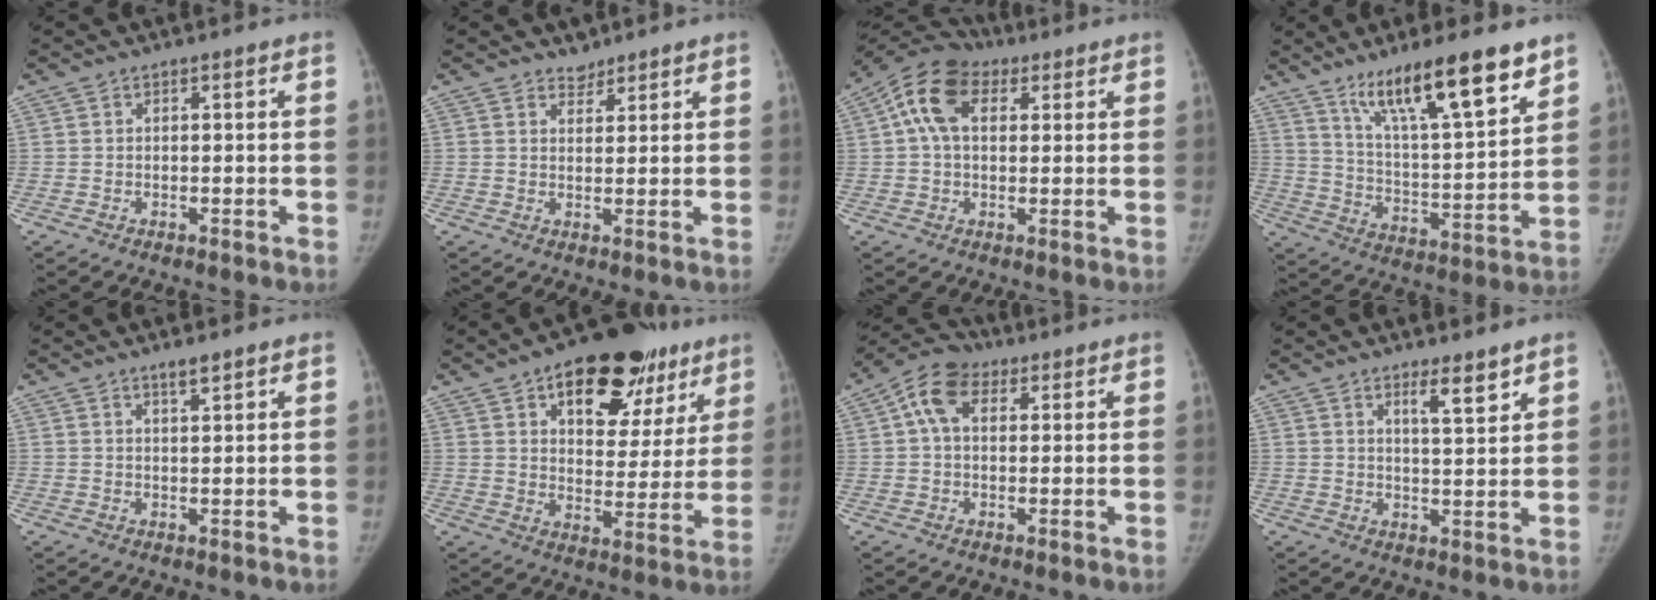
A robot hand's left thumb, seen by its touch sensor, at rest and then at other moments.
{"total": 2.4, "force": [2.0, 1.3, 0.0], "torque": [0.018, -0.014, 0.027]}
{"total": 11.5, "force": [3.6, 7.5, 8.0], "torque": [-0.138, 0.028, 0.052]}
{"total": 19.1, "force": [12.8, 3.9, 13.6], "torque": [-0.196, -0.066, 0.222]}
{"total": 2.3, "force": [1.9, 0.5, 1.3], "torque": [-0.017, -0.013, 0.032]}
{"total": 23.0, "force": [12.6, 12.4, 14.7], "torque": [-0.149, -0.015, 0.181]}
{"total": 8.5, "force": [2.8, 5.8, 5.7], "torque": [-0.093, 0.020, 0.038]}
{"total": 4.9, "force": [3.5, 1.0, 3.3], "torque": [-0.044, -0.031, 0.056]}